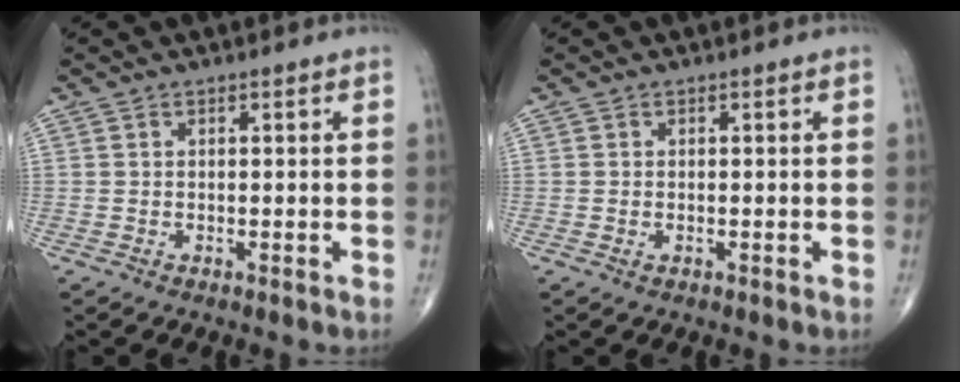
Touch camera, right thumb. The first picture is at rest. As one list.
[{"total": 0.5, "force": [-0.2, 0.3, 0.4], "torque": [-0.008, 0.004, -0.001]}]